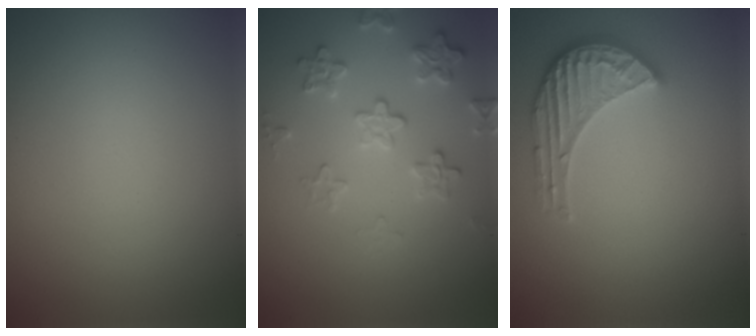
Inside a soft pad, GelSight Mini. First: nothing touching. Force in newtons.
{"total": 3.1, "press": 3.0, "slide": 0.6}
{"total": 3.4, "press": 3.4, "slide": 0.6}